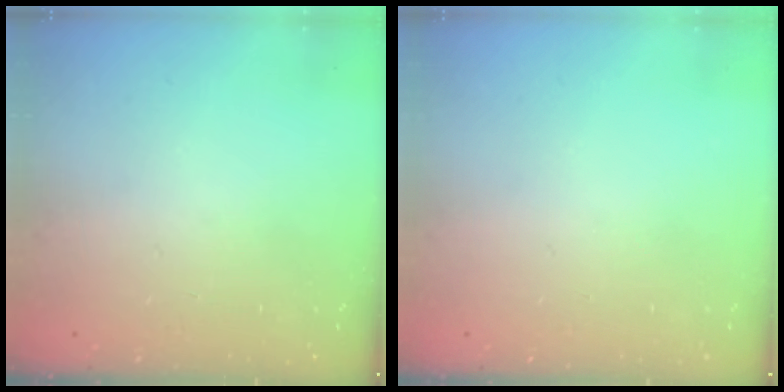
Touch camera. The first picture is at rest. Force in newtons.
{"total": 0.0}